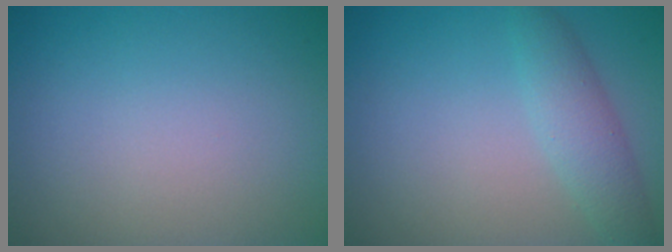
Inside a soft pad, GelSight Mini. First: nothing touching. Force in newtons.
{"total": 2.9, "press": 2.9, "slide": 0.2}